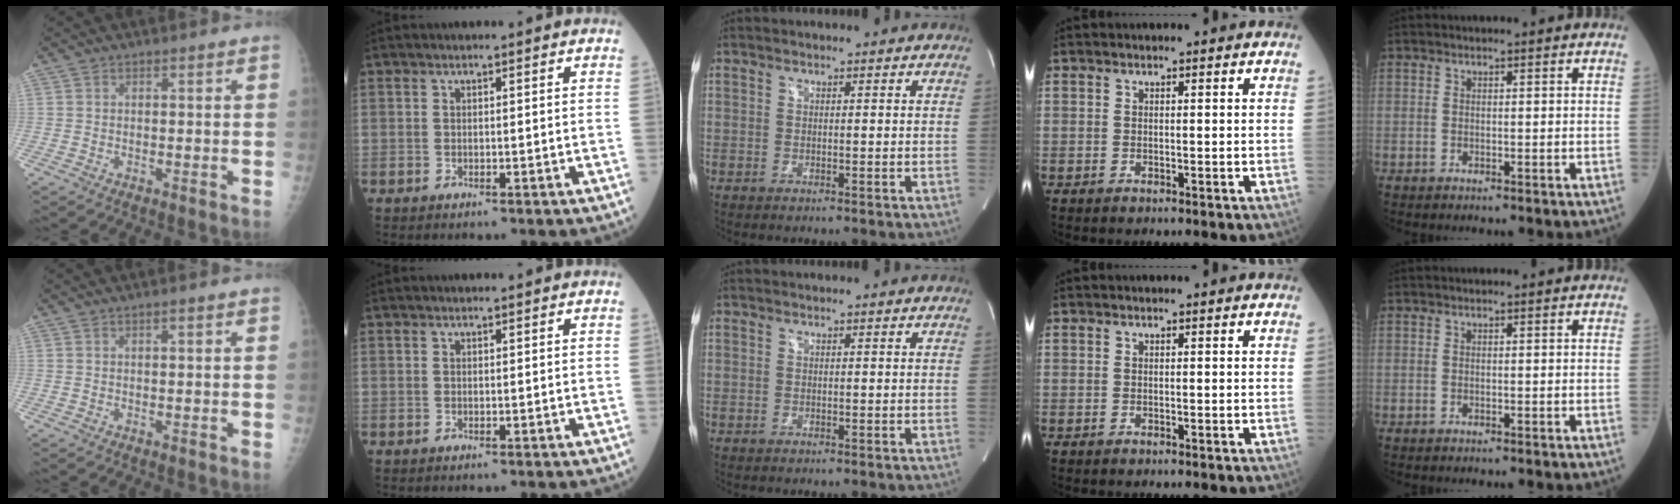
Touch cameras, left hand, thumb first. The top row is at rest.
{"thumb": {"total": 0.9, "force": [0.3, 0.1, 0.8], "torque": [-0.012, 0.002, 0.004]}, "index": {"total": 0.8, "force": [0.8, 0.1, 0.1], "torque": [-0.010, 0.010, 0.016]}}